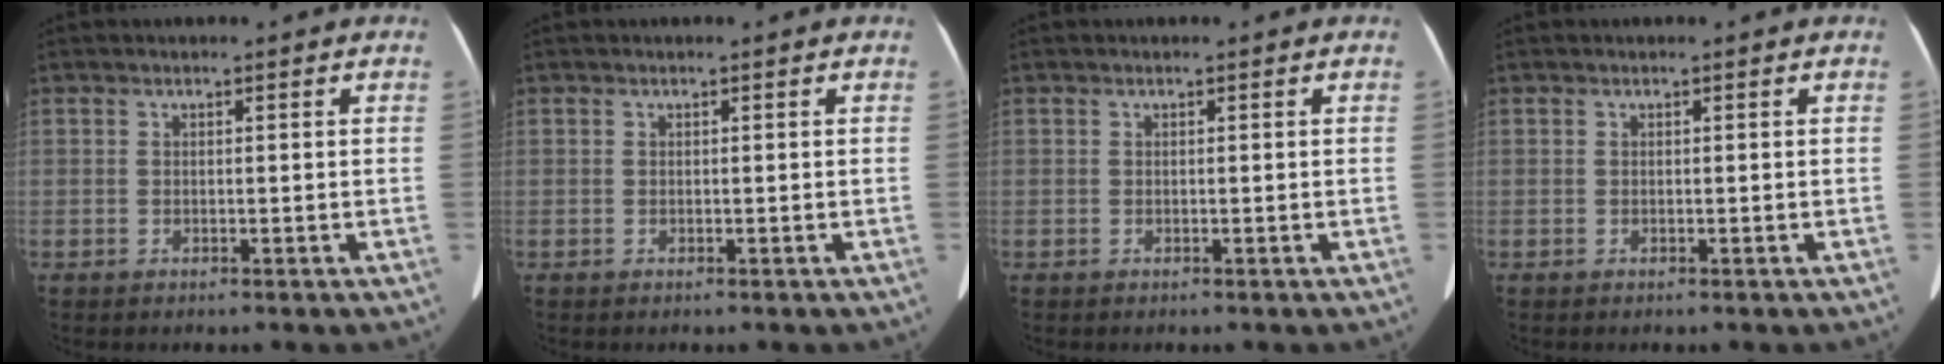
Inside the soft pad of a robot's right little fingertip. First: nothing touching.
{"total": 0.0}
{"total": 0.0}
{"total": 0.0}